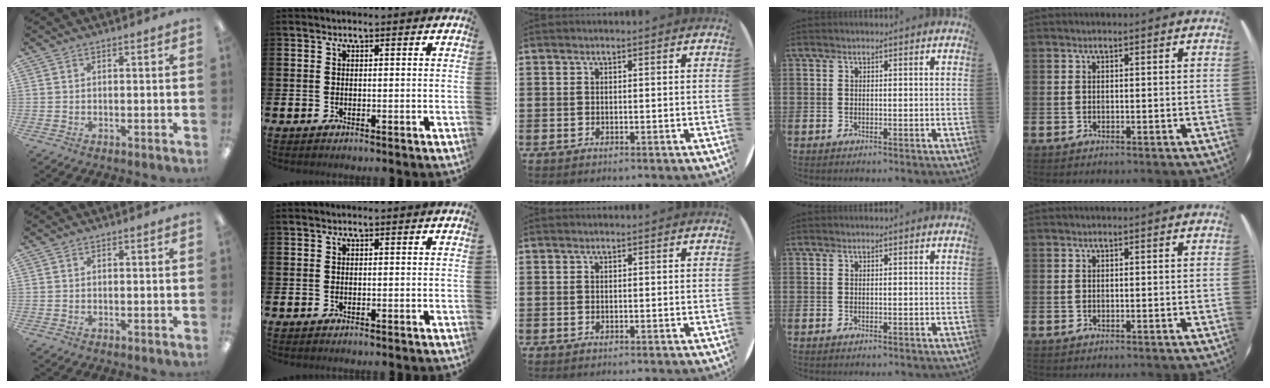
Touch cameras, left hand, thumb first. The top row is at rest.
{}